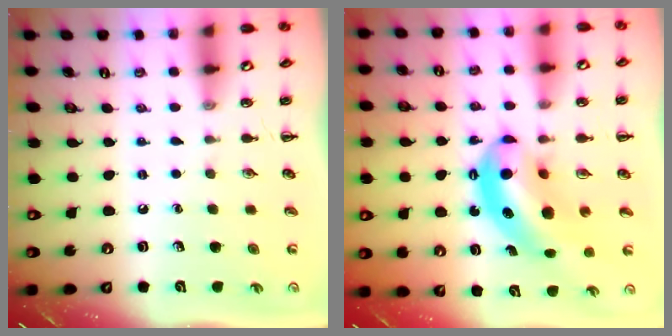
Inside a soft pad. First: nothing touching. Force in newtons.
{"total": 11.3, "press": 10.9, "slide": 2.9}